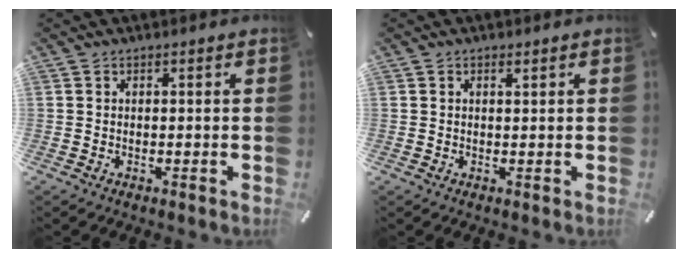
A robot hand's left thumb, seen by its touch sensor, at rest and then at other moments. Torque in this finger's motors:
{"motor_torque": [-0.17, -0.53, -0.07, 0.23, 0.01]}